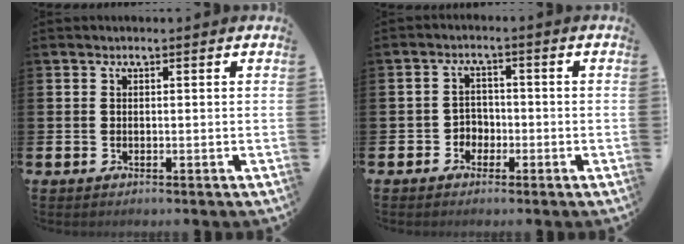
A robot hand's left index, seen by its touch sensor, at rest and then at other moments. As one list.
[{"total": 2.7, "force": [-1.6, 2.1, 0.5], "torque": [-0.024, 0.009, -0.037]}]